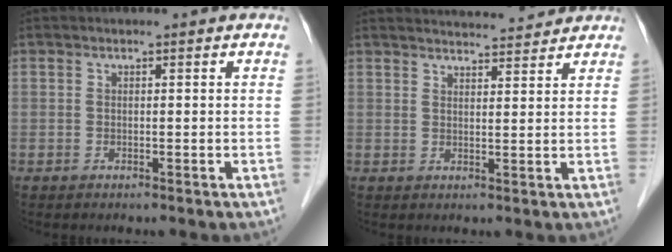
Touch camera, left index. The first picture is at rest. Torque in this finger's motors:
{"motor_torque": [0.31, -0.43, 0.07, 0.00]}